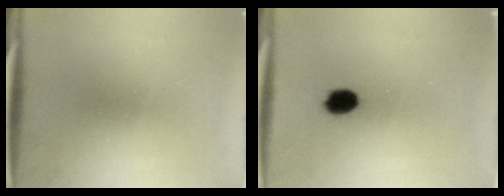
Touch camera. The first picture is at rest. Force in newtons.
{"total": 4.3}